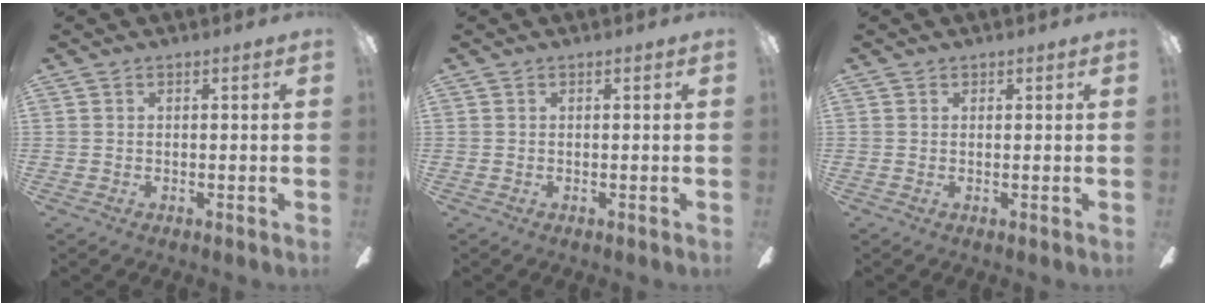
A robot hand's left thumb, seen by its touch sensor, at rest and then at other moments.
{"total": 0.0}
{"total": 0.6, "force": [0.4, 0.3, 0.0], "torque": [0.000, 0.001, 0.008]}